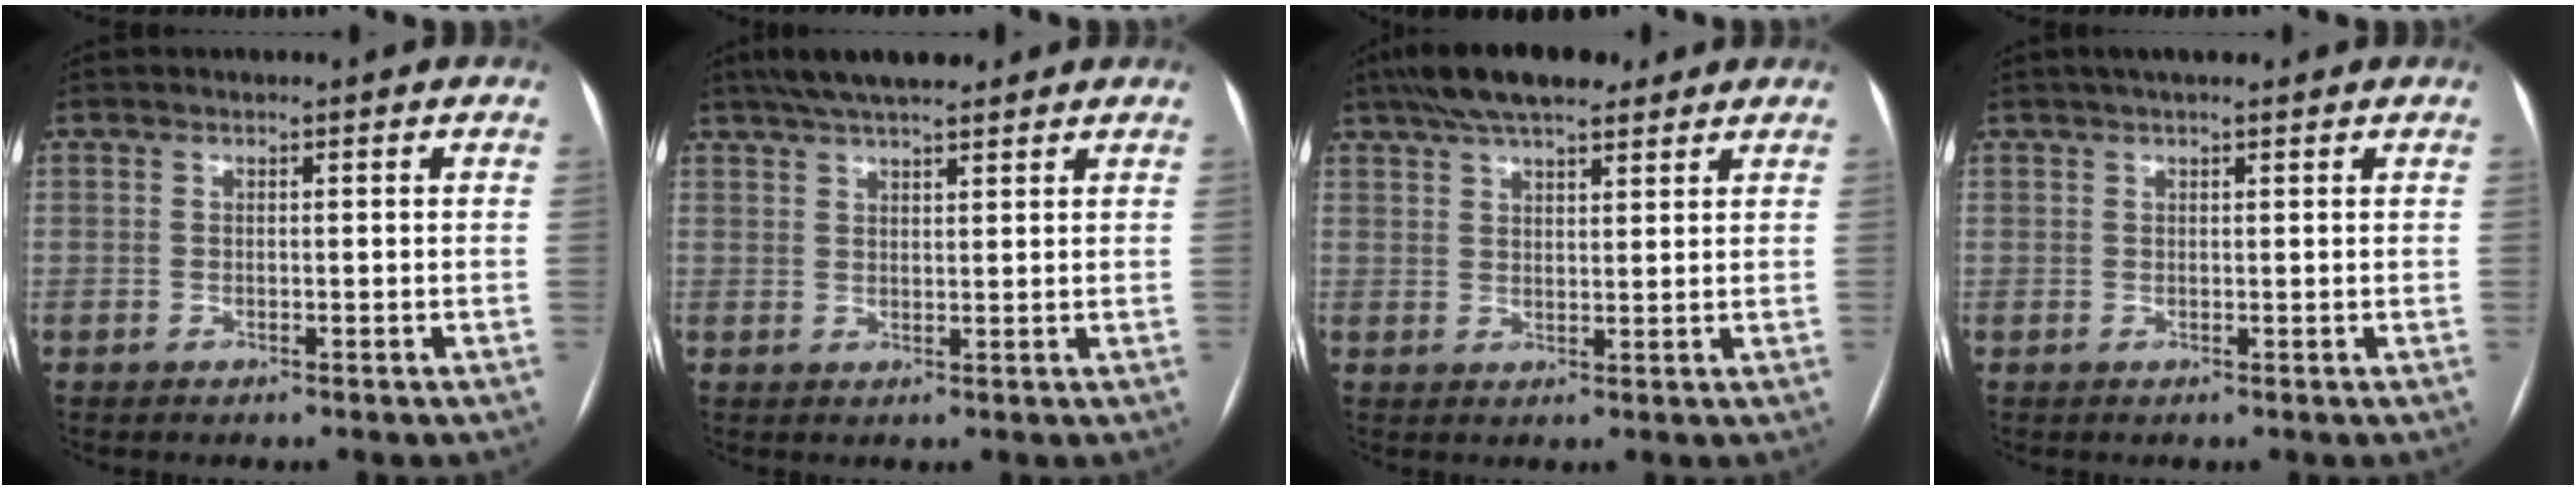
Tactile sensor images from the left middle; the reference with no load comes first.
{"total": 9.3, "force": [7.5, 1.8, 5.1], "torque": [-0.079, 0.031, 0.121]}
{"total": 11.3, "force": [8.8, 3.2, 6.4], "torque": [-0.113, 0.038, 0.146]}
{"total": 4.5, "force": [3.5, 0.8, 2.8], "torque": [-0.043, 0.027, 0.055]}